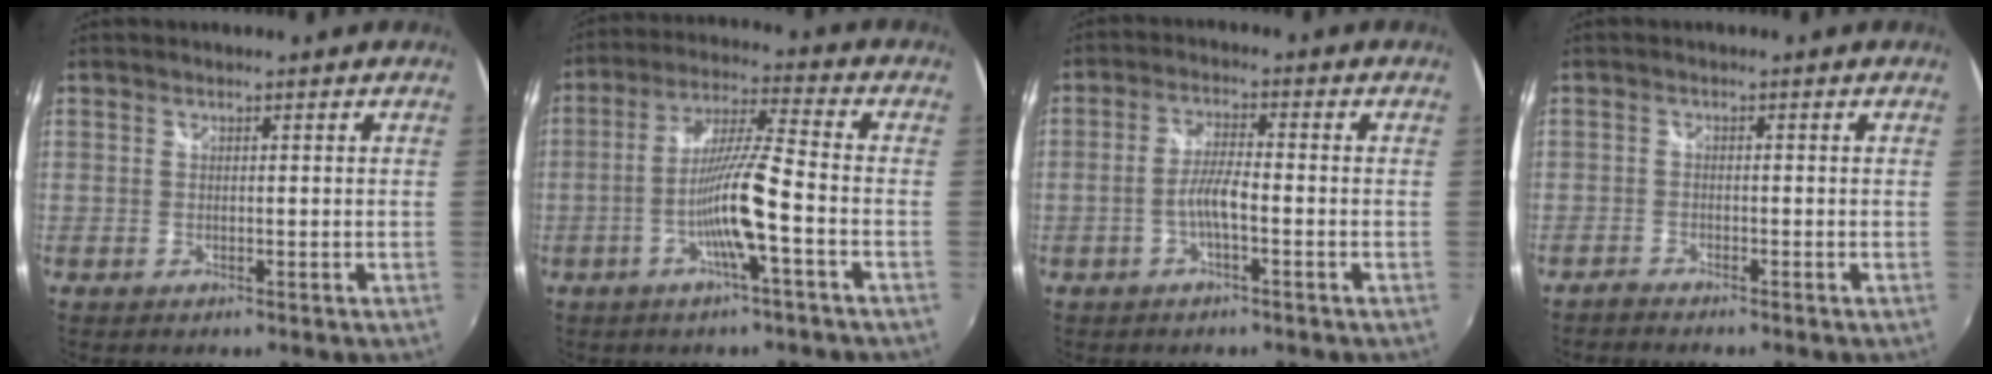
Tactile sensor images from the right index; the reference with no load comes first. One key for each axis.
{"total": 10.4, "fx": -4.0, "fy": -0.2, "fz": 9.5, "tx": -0.188, "ty": 0.001, "tz": -0.077}
{"total": 4.1, "fx": -1.7, "fy": 0.5, "fz": 3.7, "tx": -0.078, "ty": 0.007, "tz": -0.033}
{"total": 2.2, "fx": -1.2, "fy": -1.7, "fz": -0.7, "tx": 0.007, "ty": -0.011, "tz": -0.025}